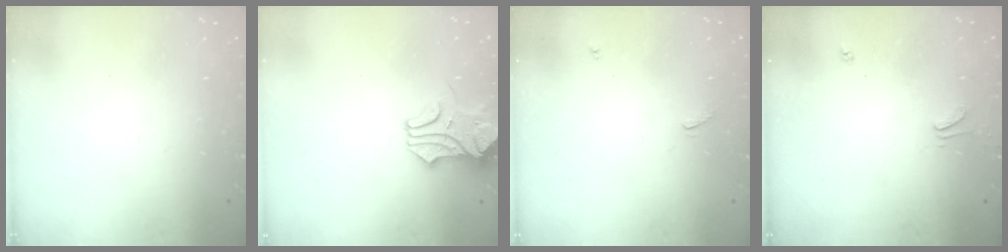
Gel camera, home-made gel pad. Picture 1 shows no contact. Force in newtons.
{"total": 1.1, "press": 0.5, "slide": 1.0}
{"total": 4.7, "press": 4.7, "slide": 0.4}
{"total": 1.7, "press": 1.7, "slide": 0.4}